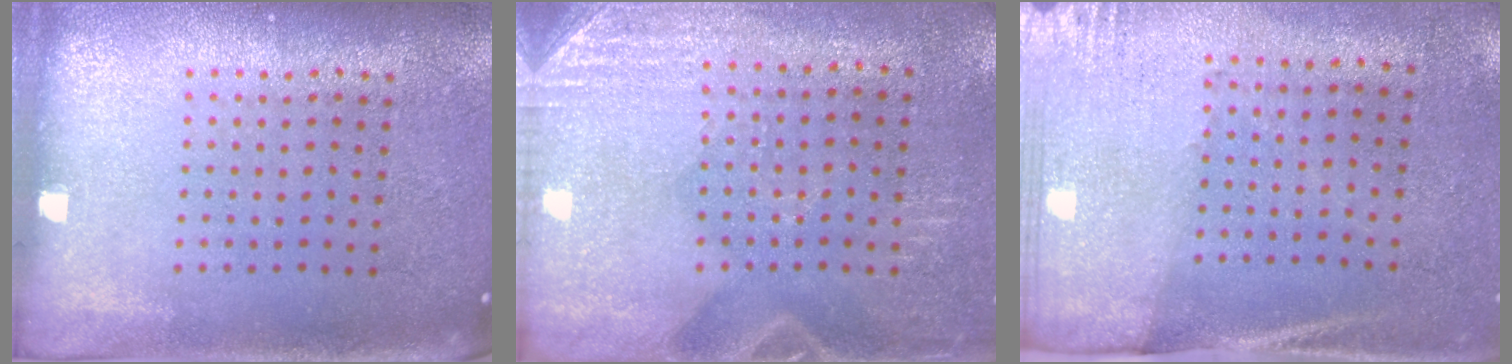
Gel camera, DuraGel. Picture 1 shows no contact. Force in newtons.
{"total": 2.8, "press": 2.5, "slide": 1.3}
{"total": 2.7, "press": 2.4, "slide": 1.4}